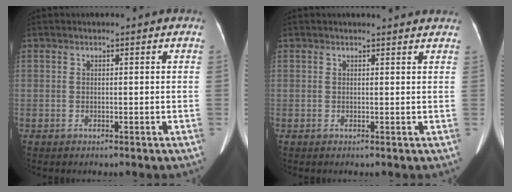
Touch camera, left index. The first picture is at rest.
{"total": 3.8, "force": [3.6, 0.5, 0.8], "torque": [-0.013, 0.008, 0.032]}